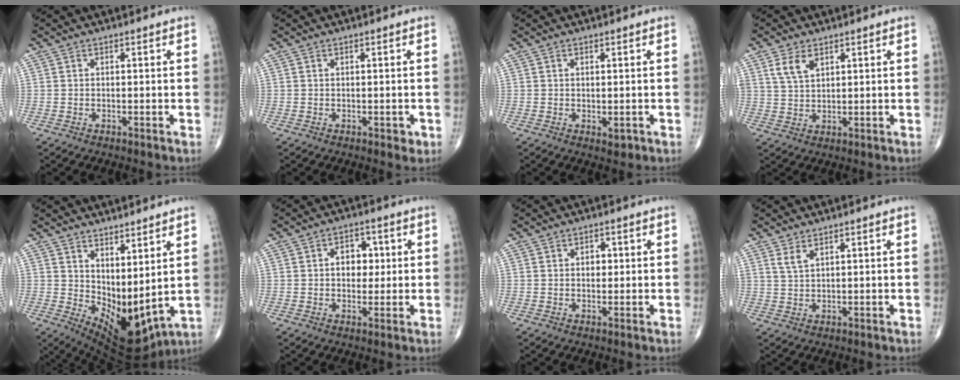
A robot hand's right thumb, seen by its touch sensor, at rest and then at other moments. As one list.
[{"total": 1.5, "force": [-0.2, 0.9, 1.2], "torque": [-0.011, -0.002, -0.001]}, {"total": 1.8, "force": [-0.3, 1.0, 1.5], "torque": [-0.011, -0.003, -0.001]}, {"total": 4.6, "force": [2.5, 2.5, 2.9], "torque": [-0.049, -0.009, 0.053]}, {"total": 13.0, "force": [3.9, 6.1, 10.8], "torque": [-0.151, -0.040, 0.095]}, {"total": 5.8, "force": [0.8, 4.2, 3.9], "torque": [-0.024, 0.005, 0.008]}, {"total": 2.2, "force": [0.4, 1.6, 1.5], "torque": [-0.010, 0.002, 0.004]}, {"total": 2.3, "force": [1.6, 0.7, 1.5], "torque": [-0.033, -0.007, 0.038]}]